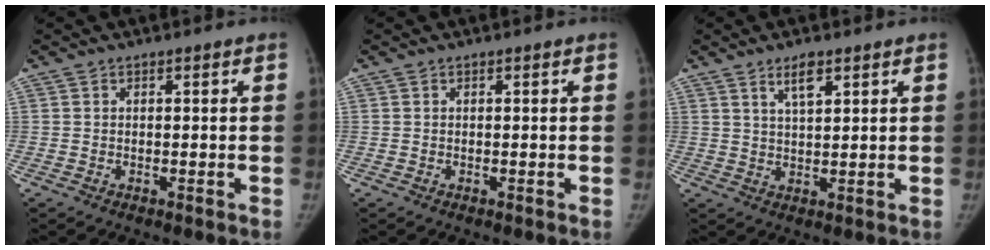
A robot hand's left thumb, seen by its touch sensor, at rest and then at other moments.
{"total": 0.0}
{"total": 4.3, "force": [2.6, 1.4, 3.1], "torque": [-0.050, -0.015, 0.050]}